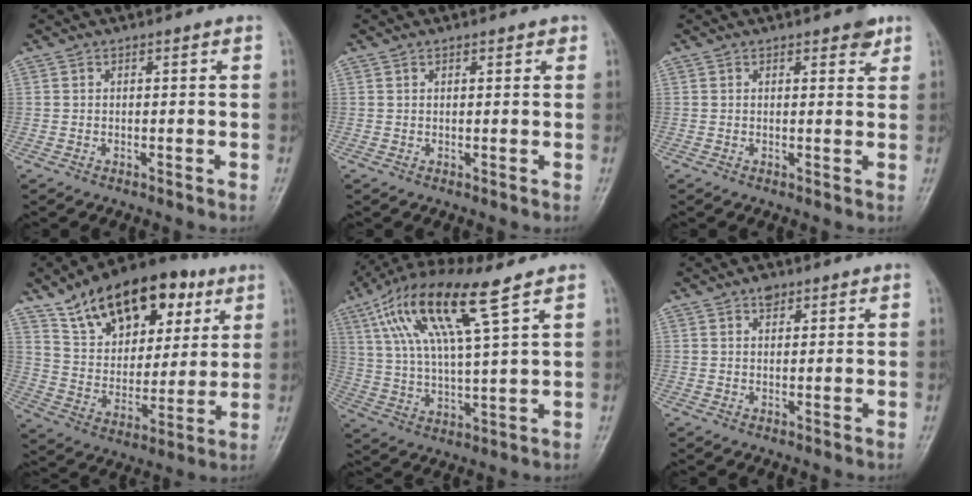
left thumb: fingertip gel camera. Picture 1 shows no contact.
{"total": 1.1, "force": [0.8, 0.5, 0.5], "torque": [0.000, -0.002, 0.005]}
{"total": 2.7, "force": [1.7, 1.2, 1.7], "torque": [-0.010, -0.007, 0.019]}
{"total": 22.6, "force": [12.1, 13.1, 13.9], "torque": [-0.184, -0.020, 0.205]}
{"total": 16.0, "force": [7.9, 3.0, 13.5], "torque": [-0.276, -0.010, 0.151]}
{"total": 1.9, "force": [1.2, 1.2, 0.8], "torque": [0.001, -0.003, 0.013]}